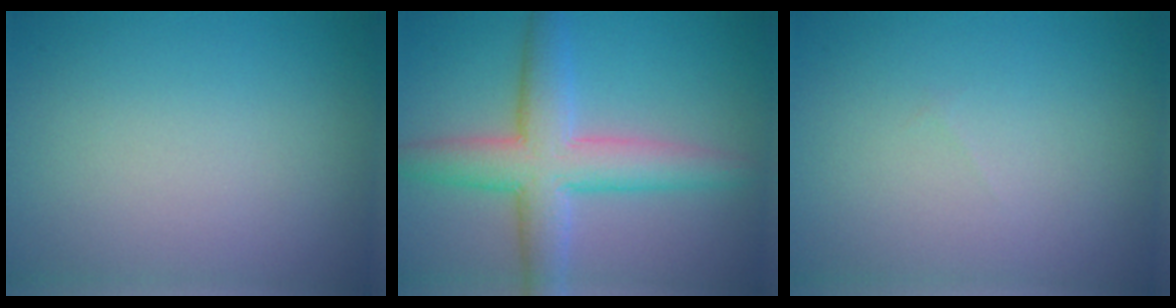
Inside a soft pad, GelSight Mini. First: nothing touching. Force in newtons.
{"total": 6.7, "press": 6.6, "slide": 0.4}
{"total": 0.0}